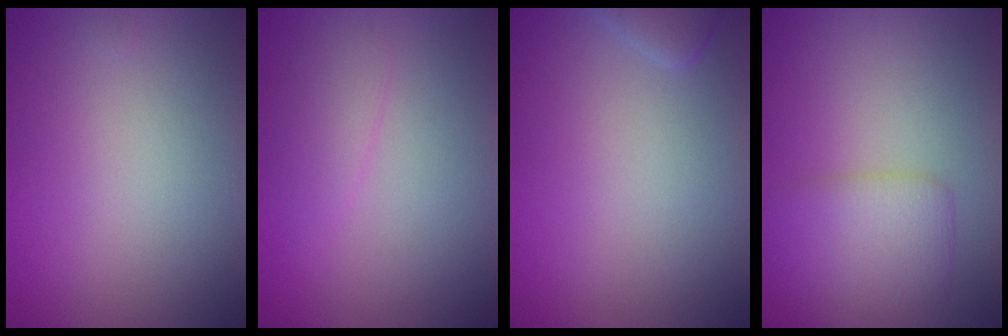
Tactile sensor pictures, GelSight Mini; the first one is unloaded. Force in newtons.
{"total": 1.6, "press": 1.6, "slide": 0.0}
{"total": 1.6, "press": 1.6, "slide": 0.2}
{"total": 3.7, "press": 3.7, "slide": 0.1}